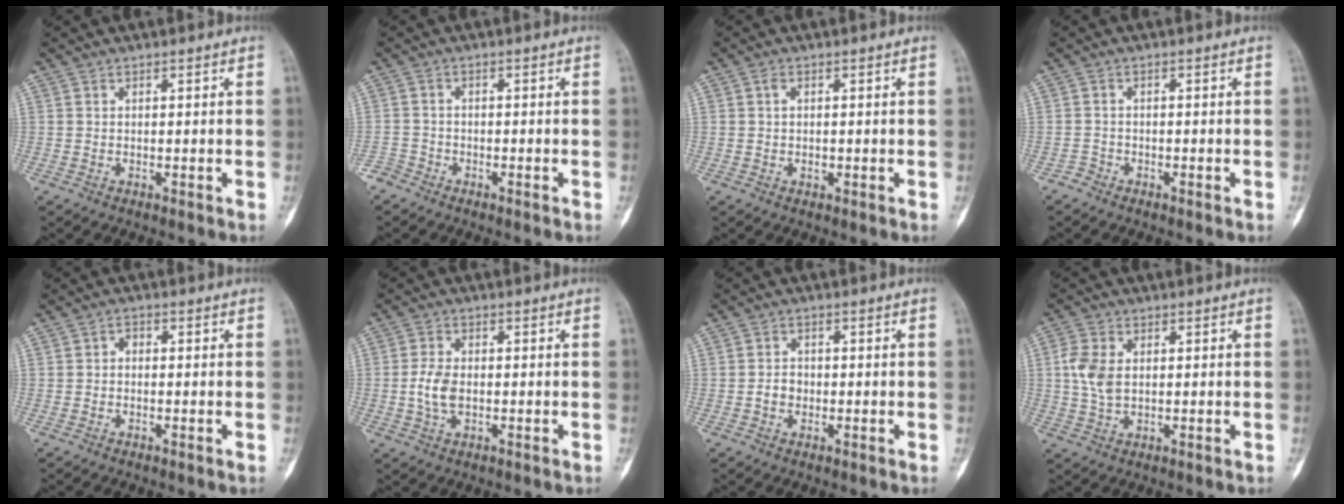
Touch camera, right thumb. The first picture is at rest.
{"total": 2.5, "force": [-2.1, 1.3, 0.2], "torque": [0.002, 0.004, -0.047]}
{"total": 1.8, "force": [0.2, 1.3, 1.2], "torque": [-0.018, 0.001, 0.002]}
{"total": 1.3, "force": [-1.0, 0.7, -0.2], "torque": [0.008, 0.002, -0.027]}
{"total": 1.4, "force": [-0.2, 1.0, 1.0], "torque": [-0.005, 0.006, -0.009]}
{"total": 4.9, "force": [-0.6, 2.9, 3.8], "torque": [-0.081, 0.005, -0.013]}
{"total": 2.6, "force": [-0.5, 2.1, 1.4], "torque": [-0.013, 0.009, -0.013]}
{"total": 6.0, "force": [0.8, 3.8, 4.5], "torque": [-0.098, 0.004, 0.015]}